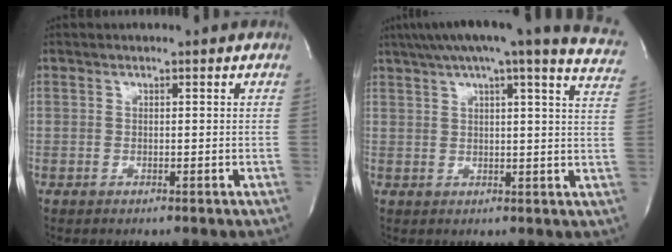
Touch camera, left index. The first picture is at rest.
{"total": 24.3, "force": [20.2, 1.5, 13.5], "torque": [-0.207, -0.007, 0.239]}